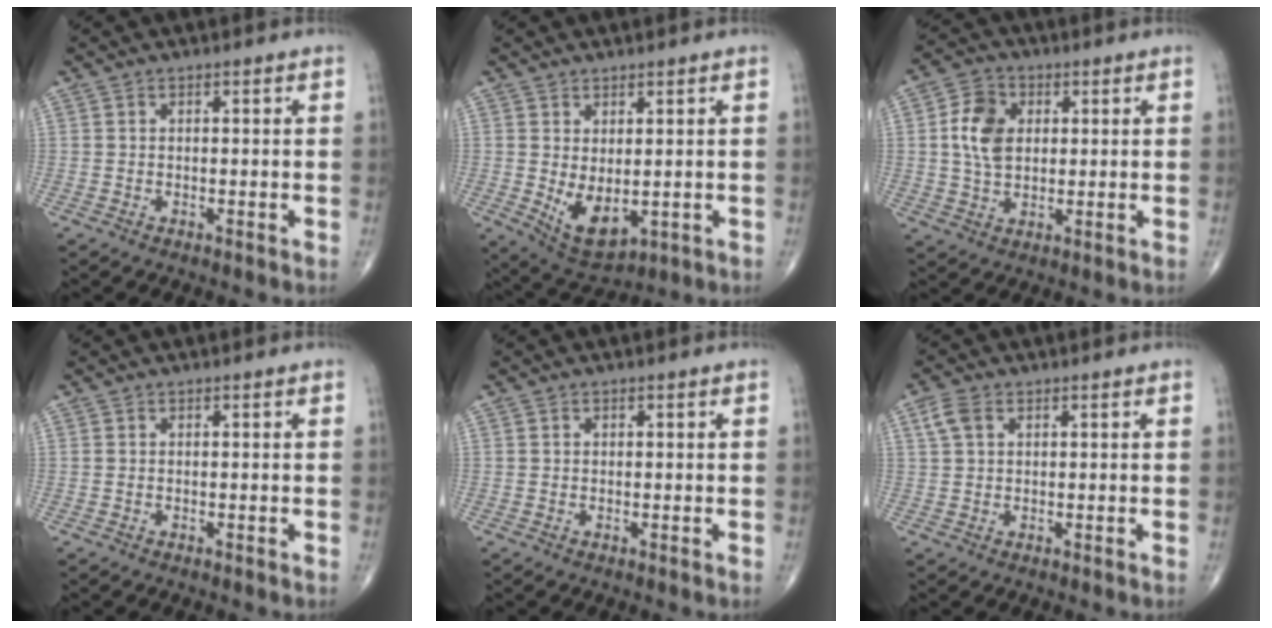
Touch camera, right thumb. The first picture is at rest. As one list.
[{"total": 7.5, "force": [-0.5, 4.1, 6.2], "torque": [-0.090, -0.010, 0.015]}, {"total": 8.4, "force": [1.4, 6.1, 5.6], "torque": [-0.092, 0.001, 0.023]}, {"total": 0.0}, {"total": 0.0}, {"total": 3.4, "force": [1.4, 2.2, 2.2], "torque": [-0.052, 0.010, 0.029]}]